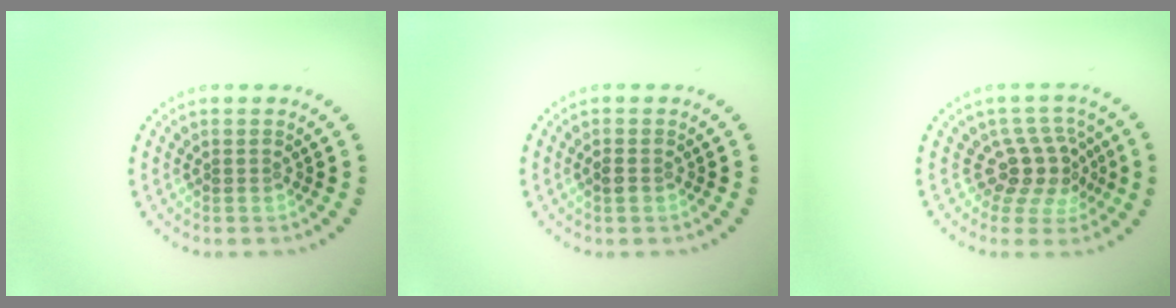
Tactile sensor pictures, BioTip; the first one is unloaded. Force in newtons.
{"total": 0.8, "press": 0.8, "slide": 0.2}
{"total": 3.8, "press": 2.7, "slide": 2.7}